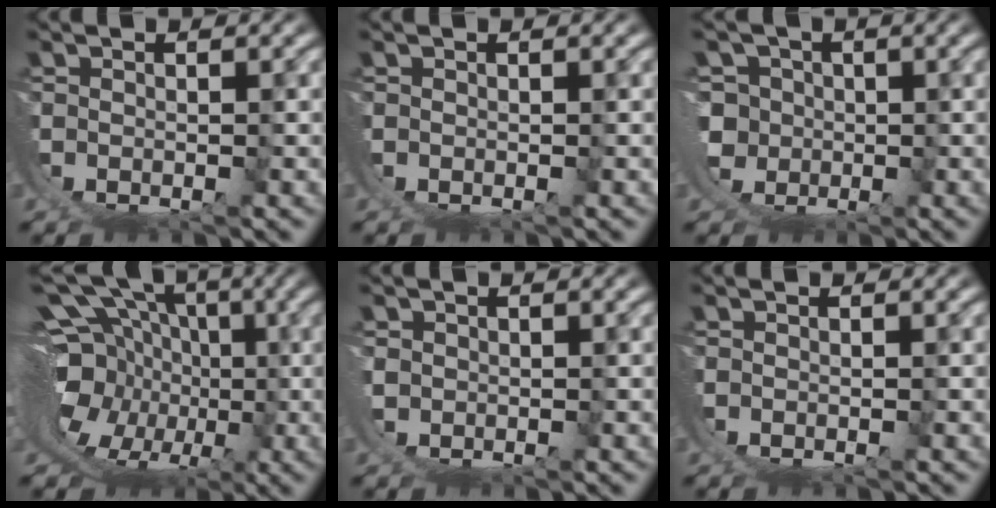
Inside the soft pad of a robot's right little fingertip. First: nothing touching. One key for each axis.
{"total": 0.0}
{"total": 8.9, "fx": -0.5, "fy": 8.4, "fz": 2.8, "tx": -0.091, "ty": -0.037, "tz": -0.004}
{"total": 15.6, "fx": 0.3, "fy": 11.6, "fz": 10.4, "tx": -0.172, "ty": -0.031, "tz": 0.001}
{"total": 1.9, "fx": 0.5, "fy": 1.8, "fz": 0.4, "tx": -0.024, "ty": -0.008, "tz": 0.014}
{"total": 0.0}